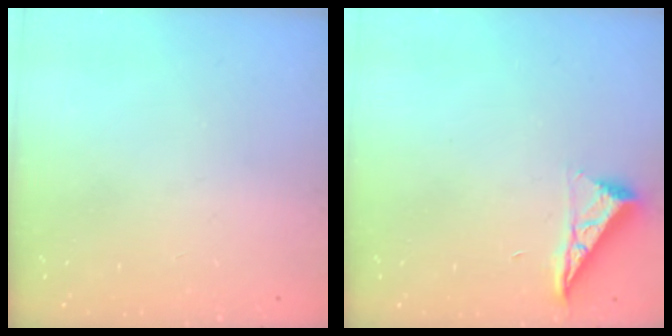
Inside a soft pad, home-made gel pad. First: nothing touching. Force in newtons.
{"total": 7.1, "press": 7.1, "slide": 0.5}